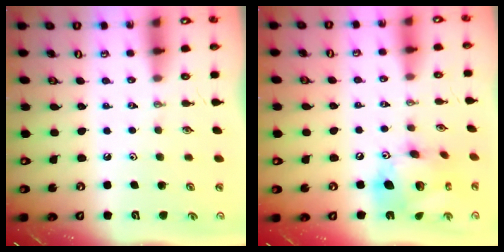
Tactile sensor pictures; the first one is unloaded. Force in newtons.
{"total": 17.2, "press": 17.1, "slide": 1.9}